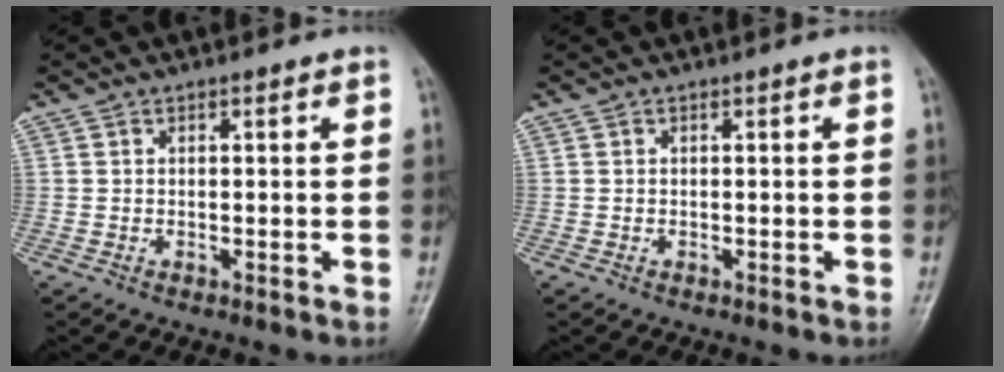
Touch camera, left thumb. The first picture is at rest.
{"total": 0.0}